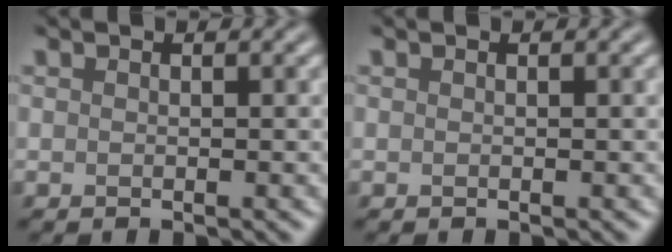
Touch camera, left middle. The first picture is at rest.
{"total": 0.0}